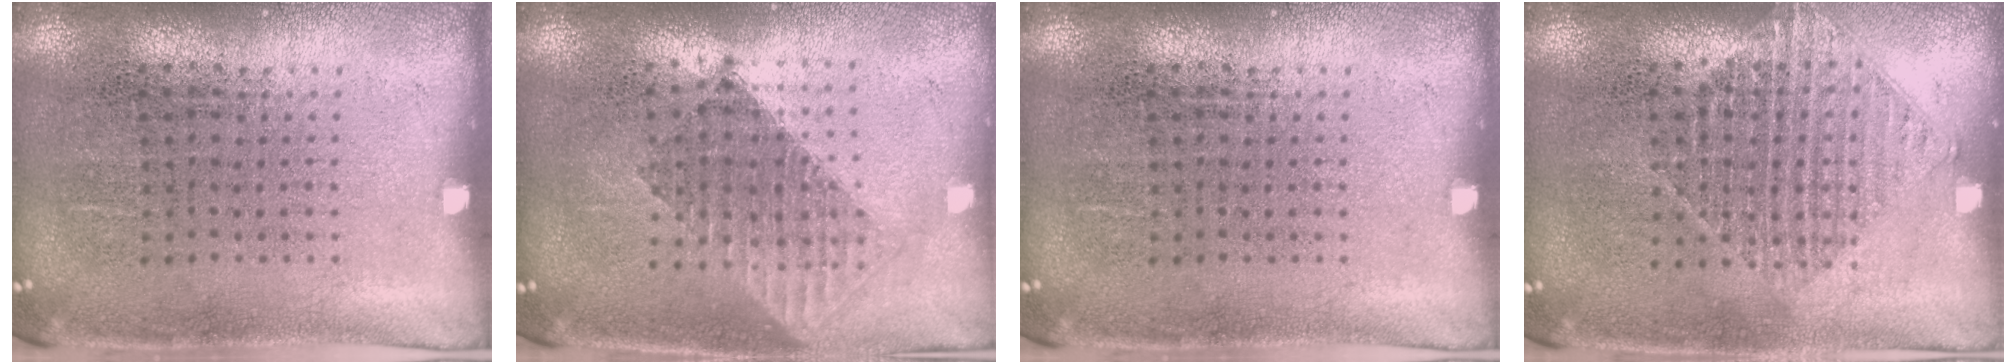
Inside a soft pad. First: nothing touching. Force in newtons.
{"total": 1.5, "press": 1.3, "slide": 0.9}
{"total": 0.0}
{"total": 1.2, "press": 1.1, "slide": 0.5}